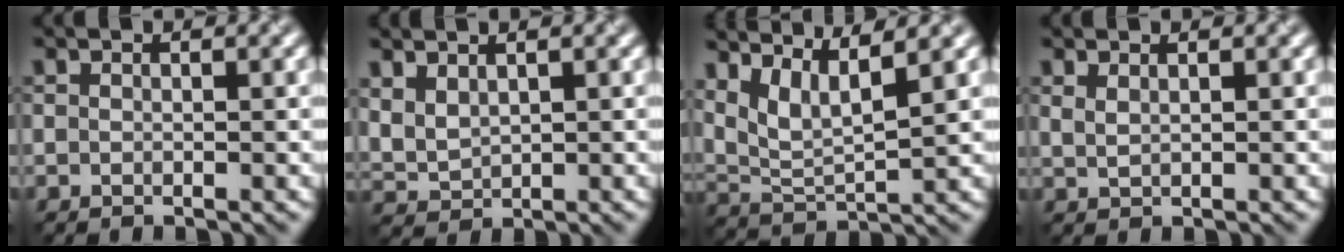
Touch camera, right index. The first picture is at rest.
{"total": 2.7, "force": [1.4, 1.8, 1.4], "torque": [-0.044, 0.003, 0.037]}
{"total": 4.7, "force": [3.3, 1.3, 3.1], "torque": [-0.073, -0.001, 0.070]}
{"total": 0.8, "force": [0.8, 0.2, 0.3], "torque": [-0.014, 0.002, 0.017]}